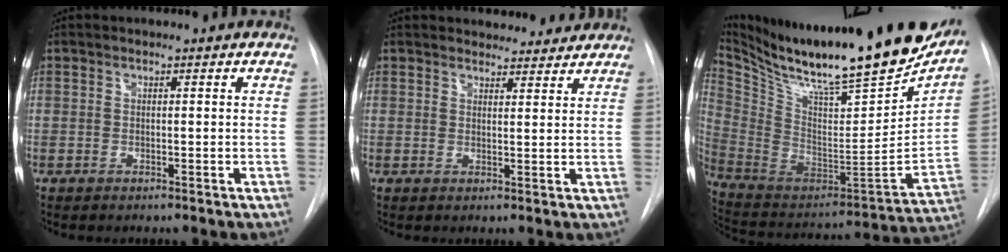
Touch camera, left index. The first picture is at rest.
{"total": 6.9, "force": [6.6, 2.0, 0.8], "torque": [0.005, 0.004, 0.071]}
{"total": 32.3, "force": [26.9, 4.9, 17.3], "torque": [-0.302, -0.066, 0.403]}